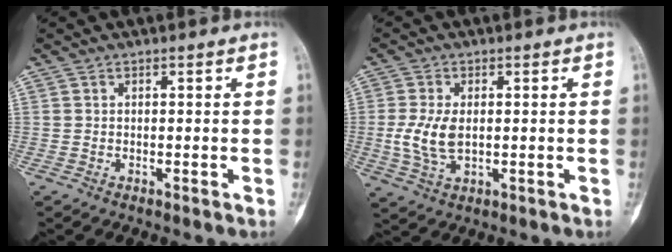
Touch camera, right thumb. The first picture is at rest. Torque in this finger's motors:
{"motor_torque": [0.99, 1.17, 0.63, -0.45, 0.22]}